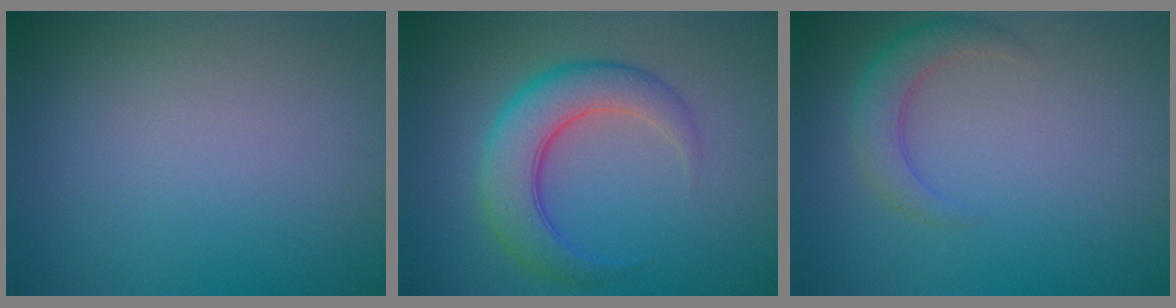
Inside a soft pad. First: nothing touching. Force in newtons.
{"total": 6.2, "press": 6.2, "slide": 0.3}
{"total": 2.9, "press": 2.9, "slide": 0.2}